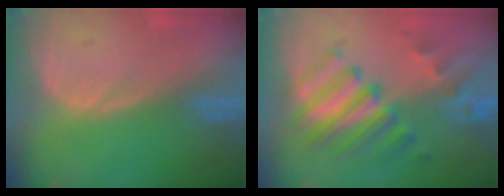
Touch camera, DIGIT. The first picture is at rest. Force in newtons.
{"total": 9.0, "press": 8.3, "slide": 3.7}